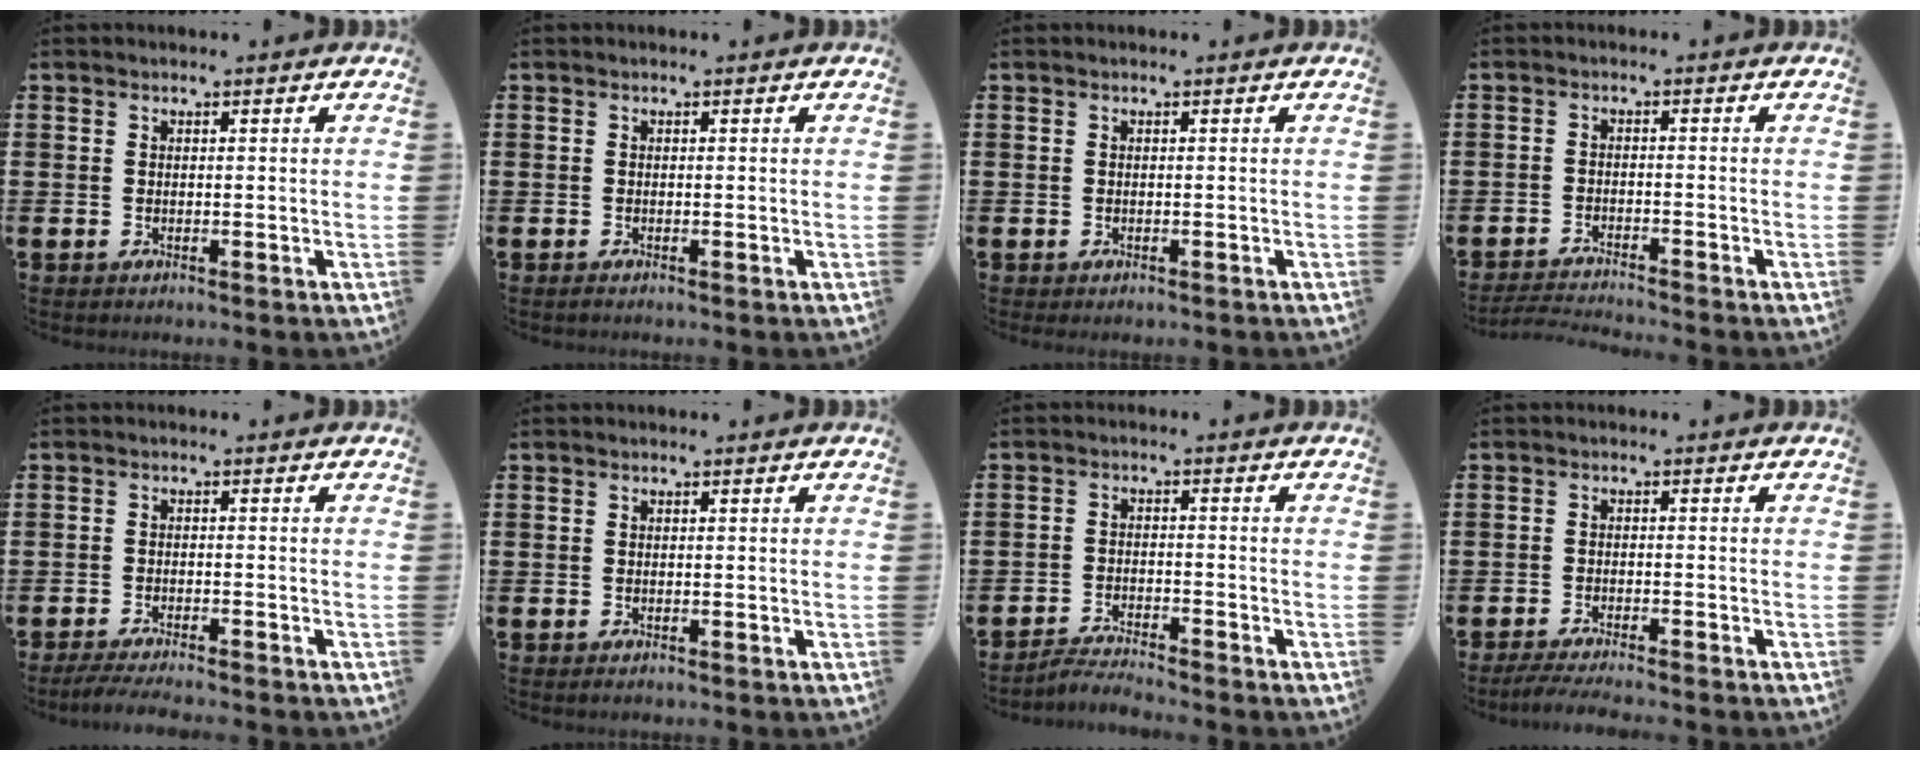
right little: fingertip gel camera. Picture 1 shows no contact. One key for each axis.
{"total": 0.0}
{"total": 0.0}
{"total": 2.1, "fx": -2.1, "fy": -0.2, "fz": 0.3, "tx": -0.005, "ty": 0.003, "tz": -0.043}
{"total": 2.2, "fx": -2.0, "fy": -0.1, "fz": 0.9, "tx": -0.014, "ty": 0.002, "tz": -0.038}
{"total": 0.0}
{"total": 2.7, "fx": -2.7, "fy": -0.1, "fz": 0.1, "tx": -0.005, "ty": 0.003, "tz": -0.058}
{"total": 2.3, "fx": -2.0, "fy": -0.1, "fz": 1.0, "tx": -0.015, "ty": 0.002, "tz": -0.039}